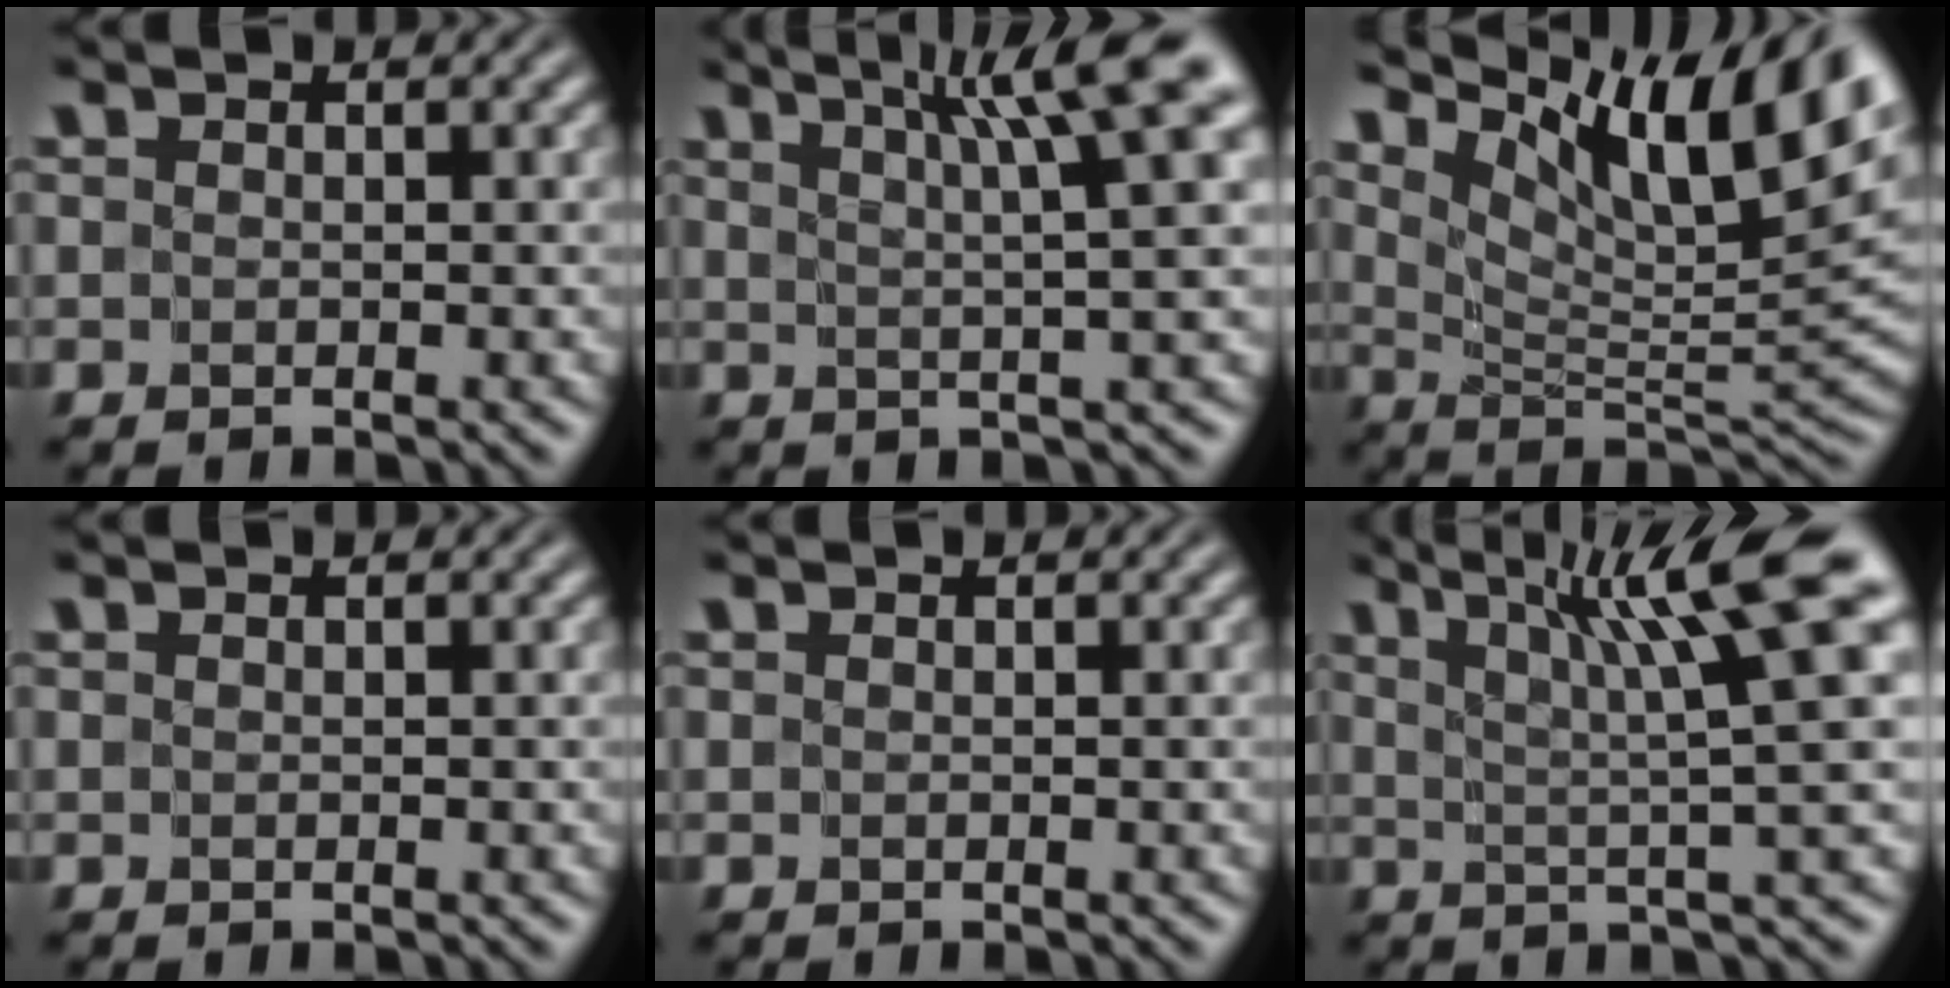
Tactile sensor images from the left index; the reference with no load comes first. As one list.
[{"total": 7.5, "force": [3.6, 0.5, 6.6], "torque": [-0.075, 0.021, 0.058]}, {"total": 12.6, "force": [7.5, 3.3, 9.6], "torque": [-0.159, 0.014, 0.141]}, {"total": 0.0}, {"total": 0.0}, {"total": 9.5, "force": [4.3, 0.5, 8.4], "torque": [-0.112, 0.019, 0.070]}]